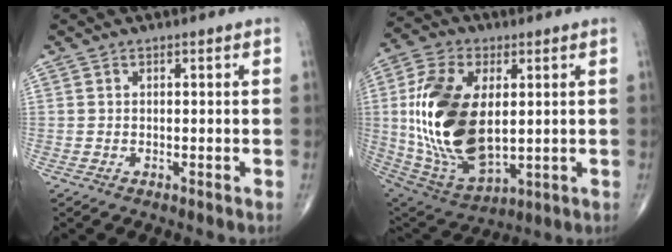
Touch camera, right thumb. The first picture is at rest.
{"total": 22.7, "force": [1.8, 12.7, 18.7], "torque": [-0.364, -0.015, 0.044]}